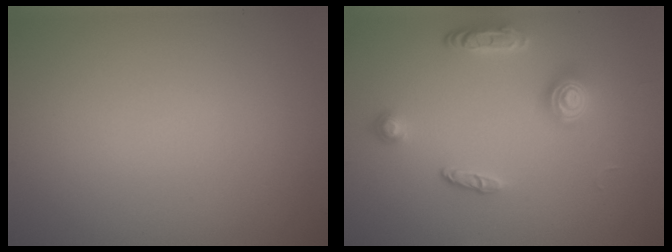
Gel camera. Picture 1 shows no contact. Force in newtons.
{"total": 3.3, "press": 2.9, "slide": 1.6}